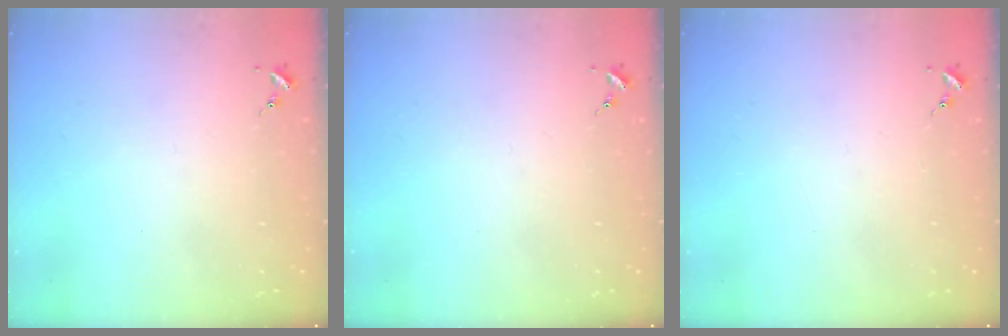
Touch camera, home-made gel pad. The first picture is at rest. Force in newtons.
{"total": 0.0}
{"total": 0.0}